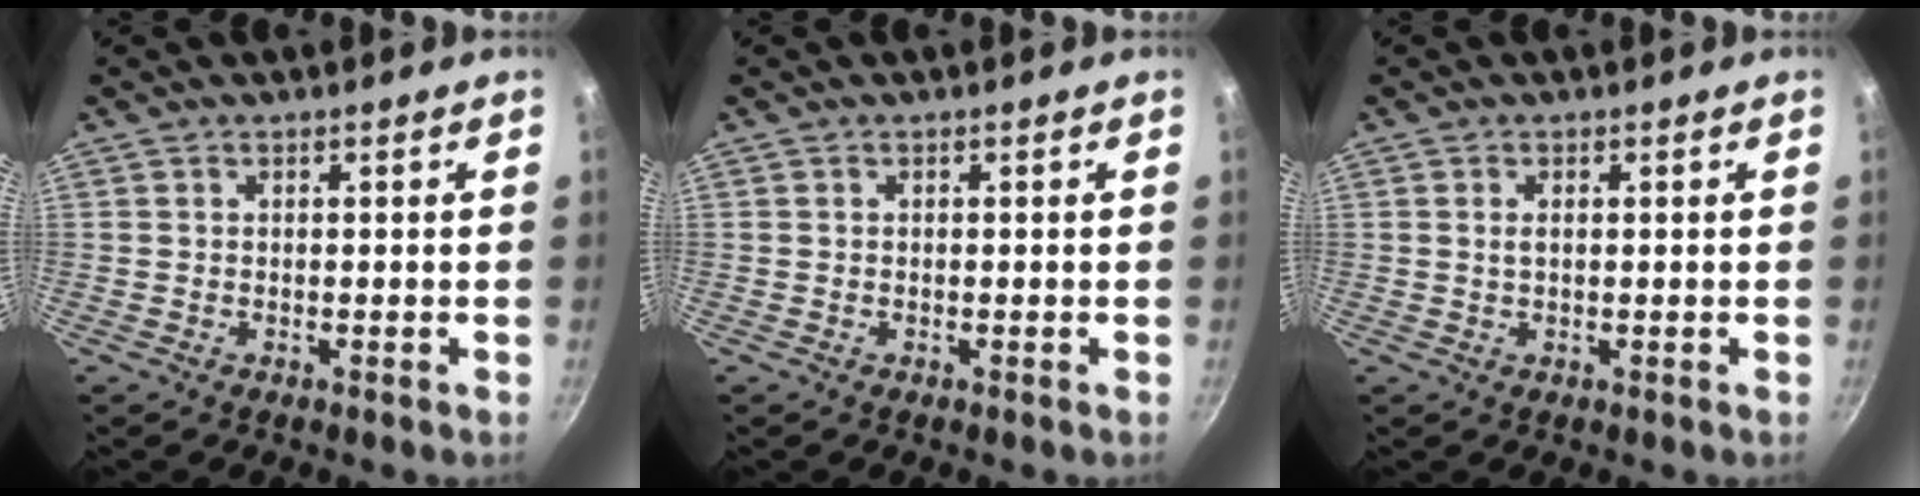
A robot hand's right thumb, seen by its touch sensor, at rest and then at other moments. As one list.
[{"total": 0.0}, {"total": 1.5, "force": [0.3, 0.8, 1.2], "torque": [-0.022, 0.002, 0.004]}]